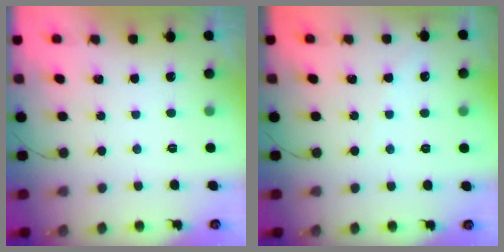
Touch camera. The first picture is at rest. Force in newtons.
{"total": 3.5, "press": 3.5, "slide": 0.6}